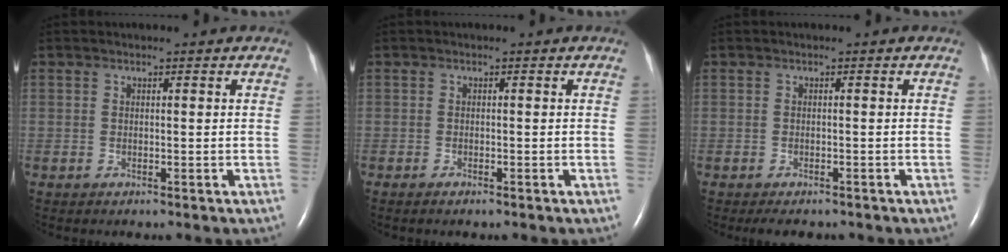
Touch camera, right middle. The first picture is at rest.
{"total": 0.7, "force": [-0.6, 0.2, 0.4], "torque": [-0.015, -0.002, -0.007]}
{"total": 3.4, "force": [-2.9, 1.3, 1.4], "torque": [-0.016, -0.005, -0.033]}